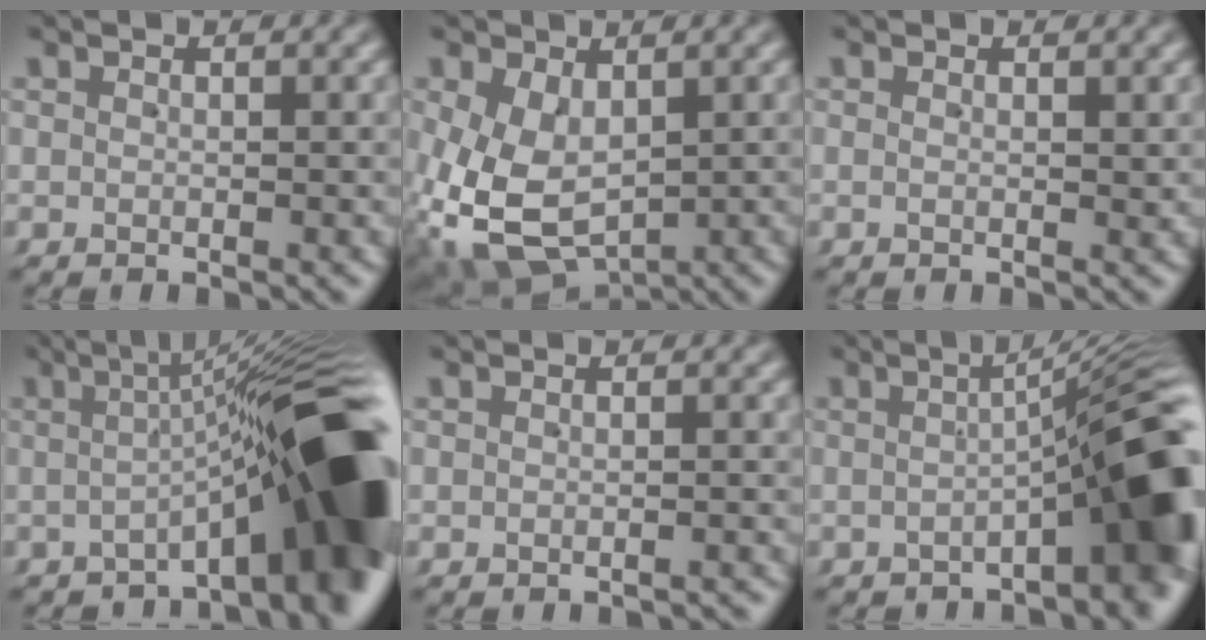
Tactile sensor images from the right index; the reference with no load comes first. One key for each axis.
{"total": 11.5, "fx": -3.2, "fy": 9.0, "fz": 6.3, "tx": -0.156, "ty": -0.060, "tz": -0.031}
{"total": 0.0}
{"total": 14.1, "fx": -2.5, "fy": 4.1, "fz": 13.3, "tx": -0.151, "ty": 0.015, "tz": -0.043}
{"total": 0.9, "fx": -0.9, "fy": -0.2, "fz": -0.2, "tx": 0.000, "ty": -0.001, "tz": -0.015}
{"total": 9.8, "fx": -2.8, "fy": 2.7, "fz": 9.0, "tx": -0.097, "ty": 0.015, "tz": -0.044}